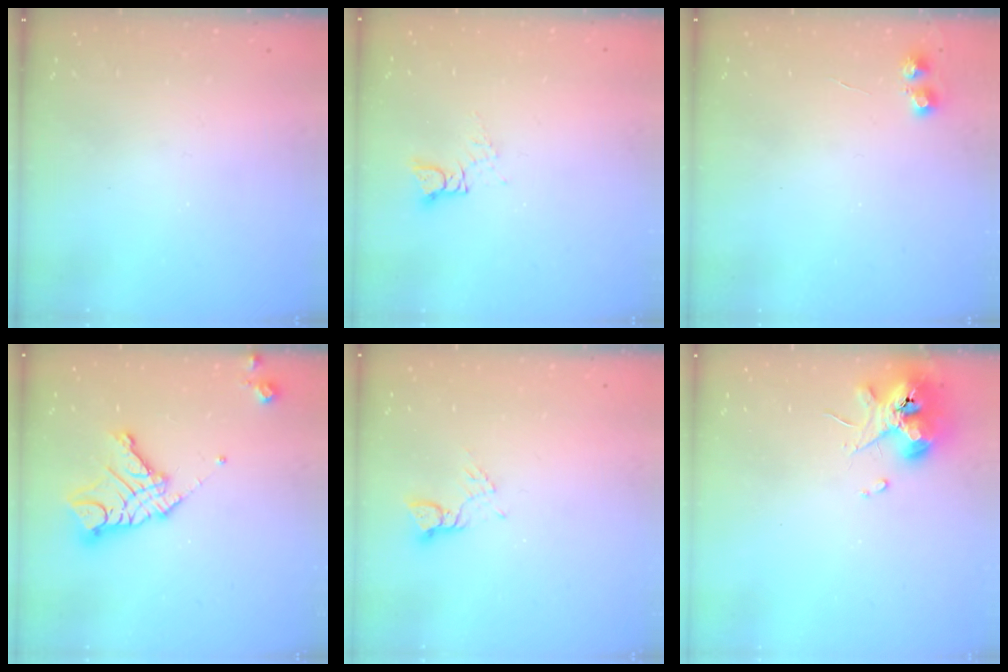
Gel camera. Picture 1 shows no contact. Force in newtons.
{"total": 3.9, "press": 3.9, "slide": 0.2}
{"total": 5.7, "press": 5.6, "slide": 0.8}
{"total": 13.9, "press": 13.9, "slide": 1.1}
{"total": 2.6, "press": 2.6, "slide": 0.1}
{"total": 10.8, "press": 10.7, "slide": 1.4}